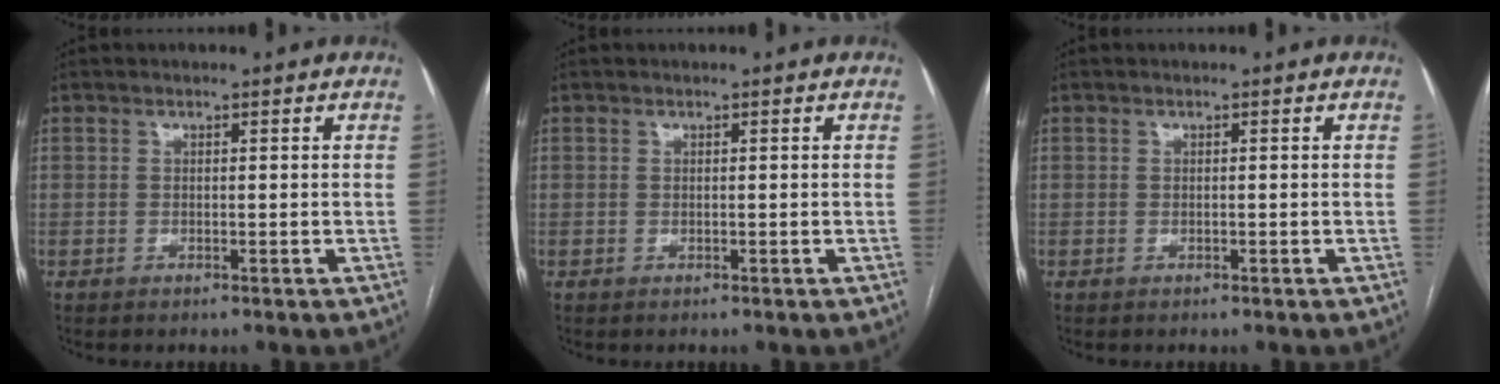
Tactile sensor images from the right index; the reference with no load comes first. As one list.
[{"total": 0.0}, {"total": 0.0}]